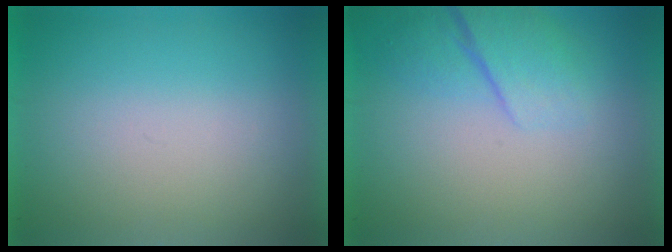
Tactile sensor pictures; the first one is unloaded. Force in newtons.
{"total": 2.6}